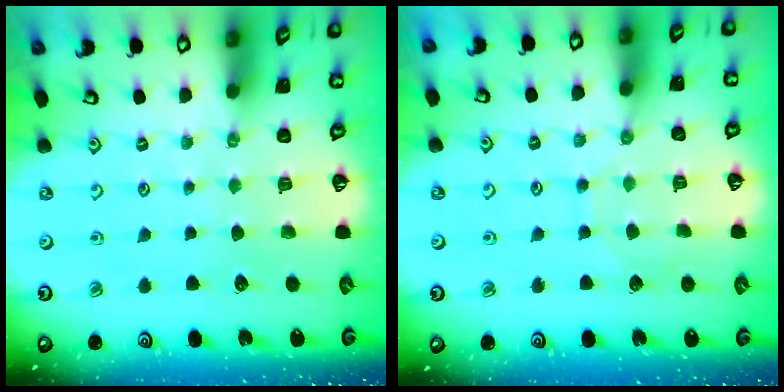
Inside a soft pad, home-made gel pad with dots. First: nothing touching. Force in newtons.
{"total": 5.0, "press": 4.9, "slide": 0.5}